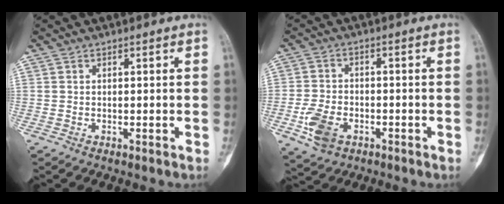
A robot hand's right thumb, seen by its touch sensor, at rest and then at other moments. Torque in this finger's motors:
{"motor_torque": [0.76, 0.57, 0.70, -0.27, 0.18]}